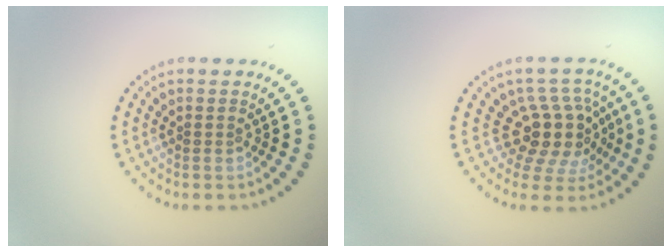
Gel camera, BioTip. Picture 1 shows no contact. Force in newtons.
{"total": 4.7, "press": 3.6, "slide": 3.0}